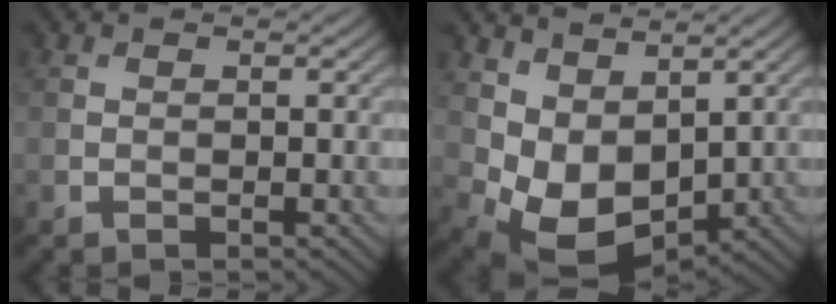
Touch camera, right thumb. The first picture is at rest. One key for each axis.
{"total": 7.1, "fx": 2.1, "fy": 4.7, "fz": 4.9, "tx": -0.111, "ty": -0.015, "tz": 0.047}